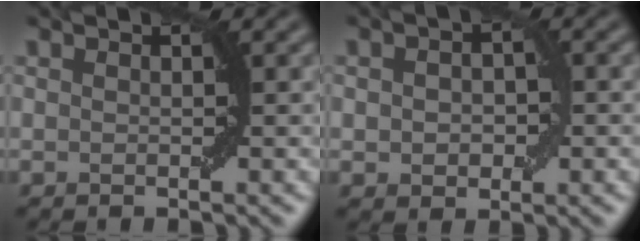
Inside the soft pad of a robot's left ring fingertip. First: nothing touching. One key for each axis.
{"total": 3.1, "fx": 0.0, "fy": 2.1, "fz": 2.3, "tx": -0.028, "ty": 0.002, "tz": -0.001}